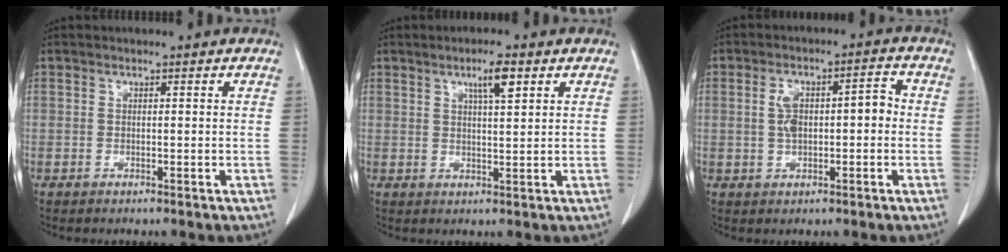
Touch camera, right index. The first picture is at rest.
{"total": 4.5, "force": [2.5, 0.7, 3.7], "torque": [-0.060, 0.000, 0.040]}
{"total": 6.5, "force": [0.1, 2.8, 5.9], "torque": [-0.104, 0.028, 0.001]}